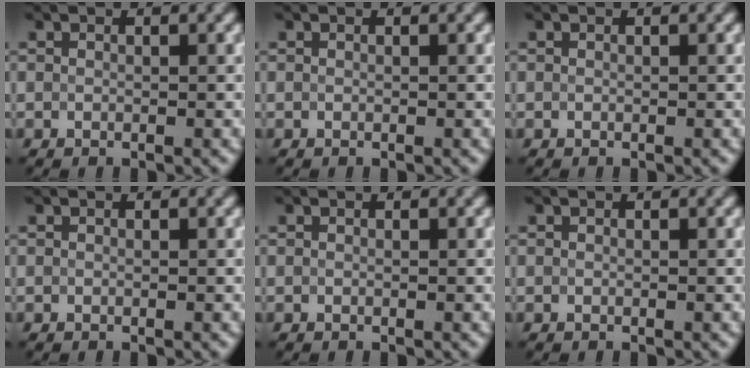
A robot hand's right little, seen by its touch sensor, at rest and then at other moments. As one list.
[{"total": 0.0}, {"total": 0.0}, {"total": 0.0}, {"total": 0.0}, {"total": 0.0}]